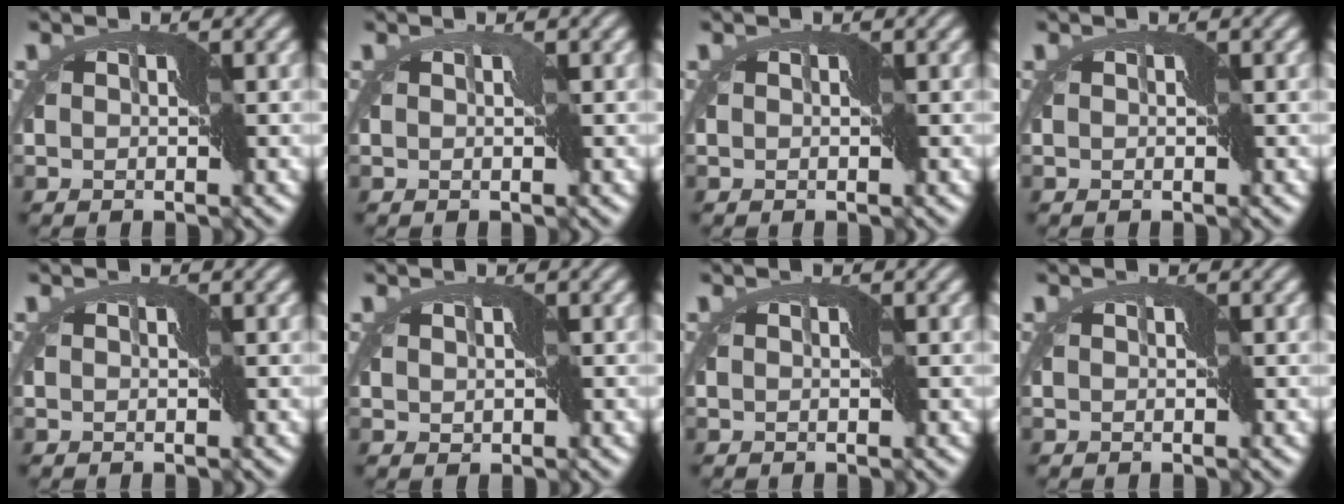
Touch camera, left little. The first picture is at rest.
{"total": 0.0}
{"total": 0.0}
{"total": 0.0}
{"total": 0.0}
{"total": 0.9, "force": [0.1, 0.6, 0.7], "torque": [-0.012, 0.003, 0.004]}
{"total": 0.0}
{"total": 0.0}